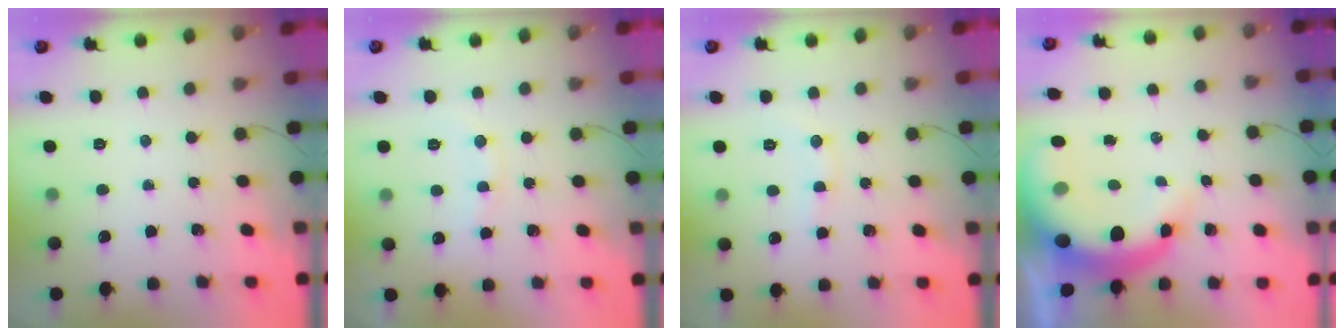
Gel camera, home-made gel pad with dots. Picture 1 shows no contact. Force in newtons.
{"total": 8.3, "press": 8.2, "slide": 1.5}
{"total": 5.9, "press": 5.7, "slide": 1.6}
{"total": 12.7, "press": 12.5, "slide": 2.6}